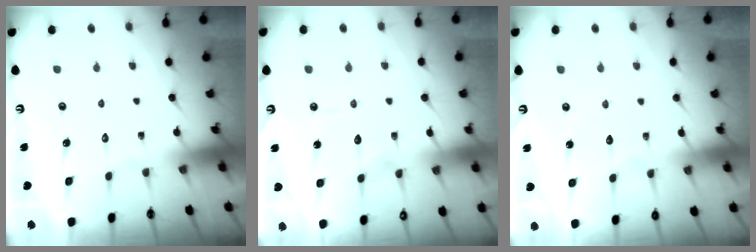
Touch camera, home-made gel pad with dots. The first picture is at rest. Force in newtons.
{"total": 8.5, "press": 8.5, "slide": 0.7}
{"total": 3.4, "press": 3.4, "slide": 0.3}